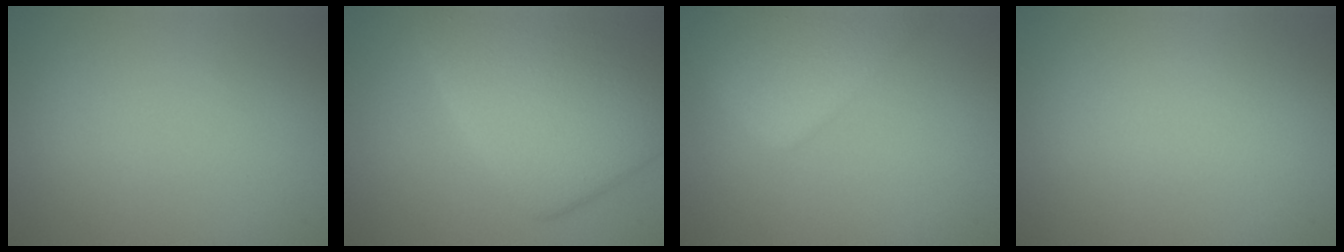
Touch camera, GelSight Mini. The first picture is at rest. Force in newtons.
{"total": 8.5, "press": 8.5, "slide": 0.3}
{"total": 6.1, "press": 6.1, "slide": 0.3}
{"total": 0.0}